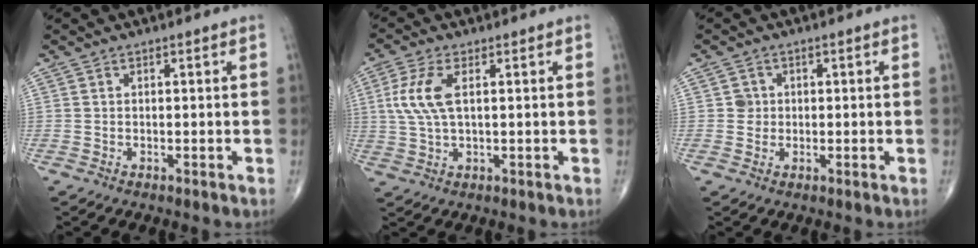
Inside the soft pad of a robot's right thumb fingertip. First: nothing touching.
{"total": 7.1, "force": [1.5, 3.0, 6.3], "torque": [-0.157, 0.005, 0.032]}
{"total": 2.0, "force": [0.3, 2.0, 0.3], "torque": [0.007, 0.003, 0.002]}